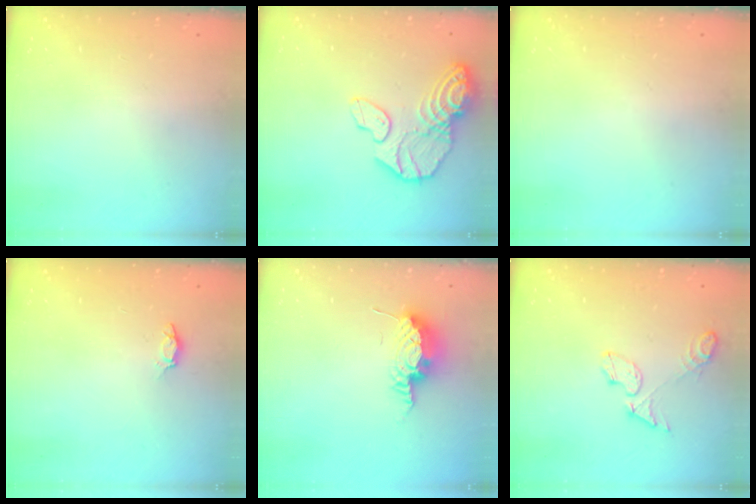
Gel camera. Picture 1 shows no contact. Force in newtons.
{"total": 15.0, "press": 14.9, "slide": 1.8}
{"total": 0.0}
{"total": 3.1, "press": 3.1, "slide": 0.4}
{"total": 9.1, "press": 8.9, "slide": 2.1}
{"total": 6.8, "press": 6.8, "slide": 0.4}